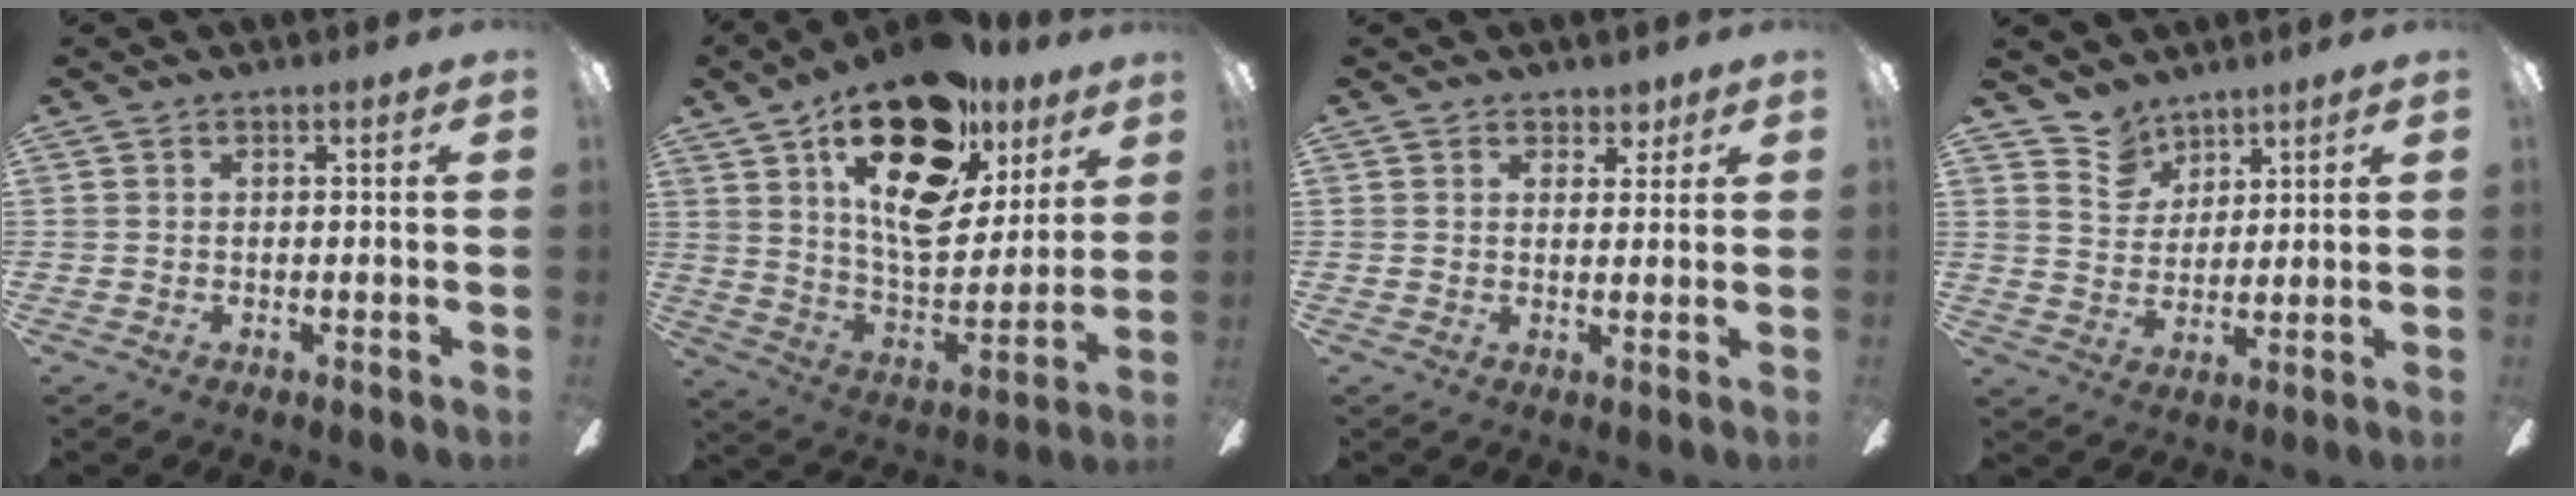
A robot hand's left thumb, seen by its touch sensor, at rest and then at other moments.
{"total": 25.4, "force": [14.1, 12.5, 17.0], "torque": [-0.248, -0.076, 0.248]}
{"total": 3.3, "force": [2.4, 2.1, 0.7], "torque": [0.005, -0.006, 0.039]}
{"total": 7.3, "force": [6.0, 4.0, 0.5], "torque": [-0.023, -0.034, 0.117]}